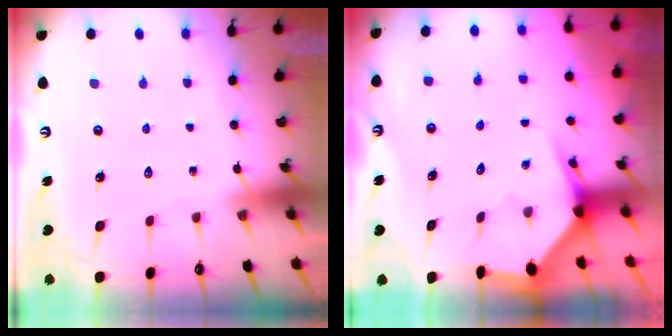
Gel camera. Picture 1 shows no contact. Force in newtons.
{"total": 3.4, "press": 3.4, "slide": 0.5}